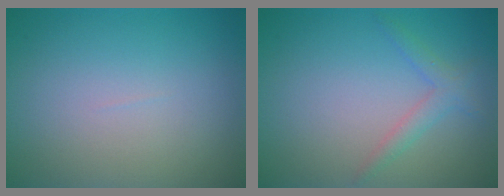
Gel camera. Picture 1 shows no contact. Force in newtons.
{"total": 1.8, "press": 1.8, "slide": 0.1}